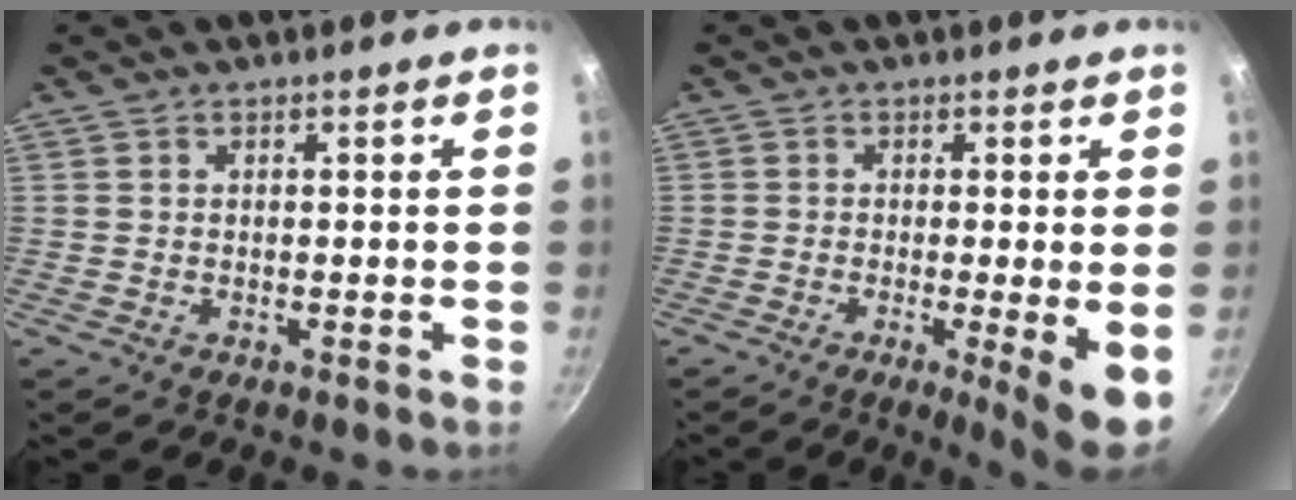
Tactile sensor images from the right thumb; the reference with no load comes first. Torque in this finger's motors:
{"motor_torque": [0.04, 0.77, -0.14, -0.05, 0.06]}